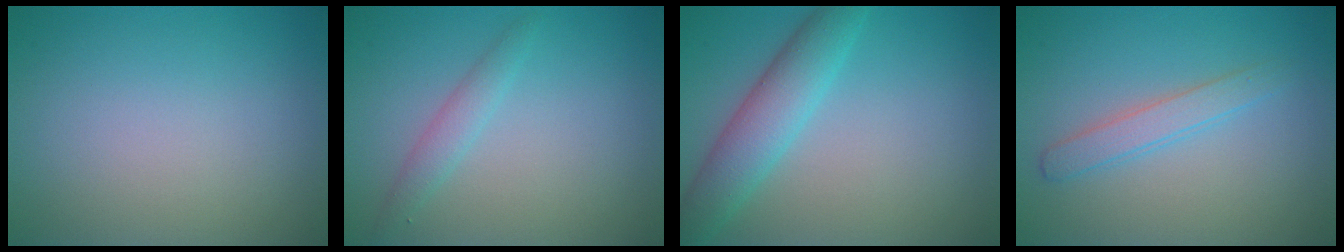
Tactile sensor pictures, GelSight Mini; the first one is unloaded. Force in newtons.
{"total": 1.6, "press": 1.6, "slide": 0.1}
{"total": 4.5, "press": 4.5, "slide": 0.1}
{"total": 2.1, "press": 2.1, "slide": 0.0}